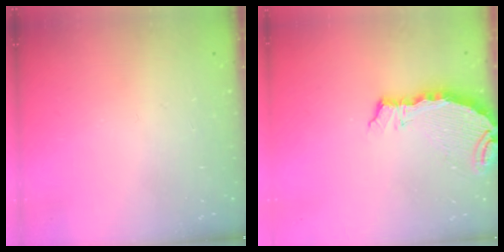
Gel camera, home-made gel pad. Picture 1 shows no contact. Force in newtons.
{"total": 6.4, "press": 6.3, "slide": 1.4}